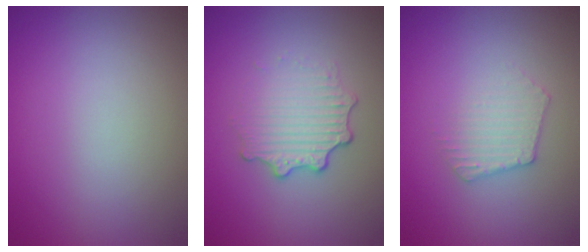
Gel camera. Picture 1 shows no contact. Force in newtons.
{"total": 3.5, "press": 2.5, "slide": 2.4}
{"total": 2.4, "press": 2.4, "slide": 0.3}